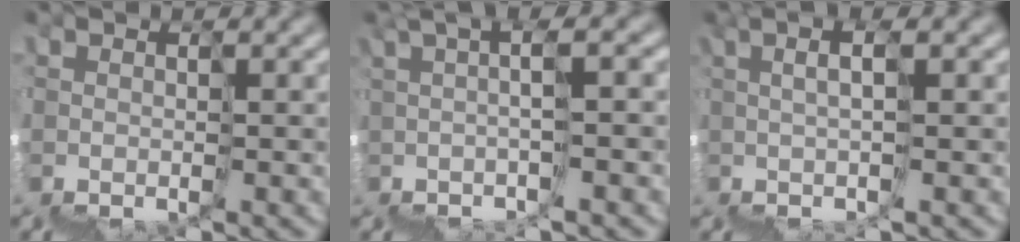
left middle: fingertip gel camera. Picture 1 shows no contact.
{"total": 2.3, "force": [0.9, -1.3, 1.7], "torque": [0.001, 0.032, 0.035]}
{"total": 2.9, "force": [1.9, -2.2, -0.2], "torque": [0.024, 0.031, 0.037]}